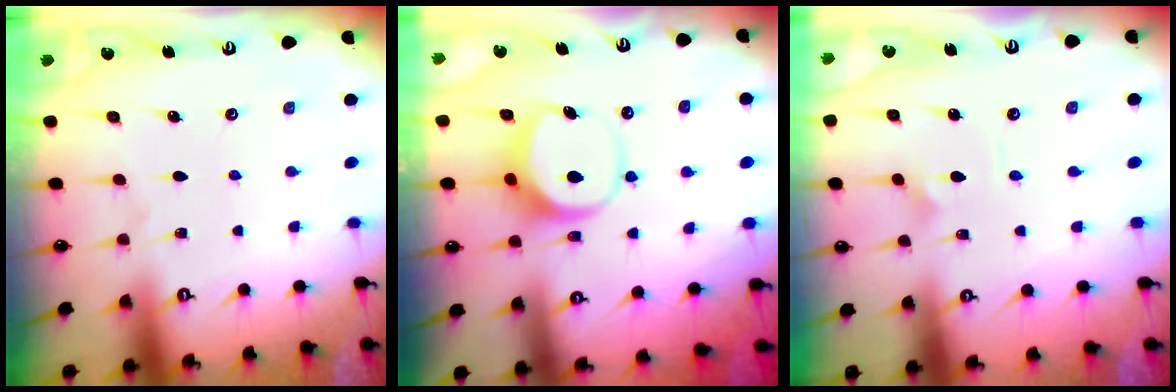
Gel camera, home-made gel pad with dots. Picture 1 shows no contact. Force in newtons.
{"total": 7.2, "press": 7.2, "slide": 0.9}
{"total": 2.9, "press": 2.9, "slide": 0.4}